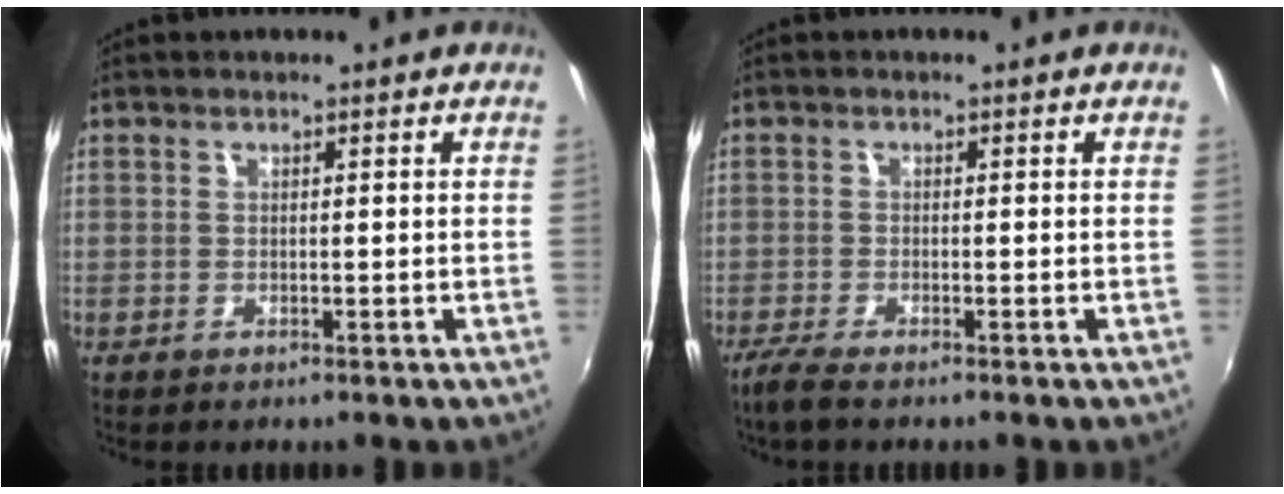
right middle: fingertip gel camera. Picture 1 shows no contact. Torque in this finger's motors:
{"motor_torque": [0.36, -0.30, 0.00, 0.03]}